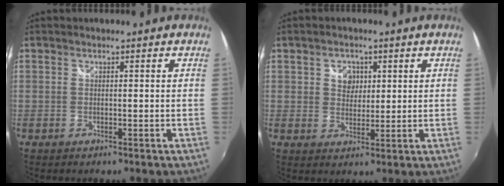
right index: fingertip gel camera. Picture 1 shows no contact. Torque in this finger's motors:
{"motor_torque": [0.00, 0.01, 0.04, 0.03]}